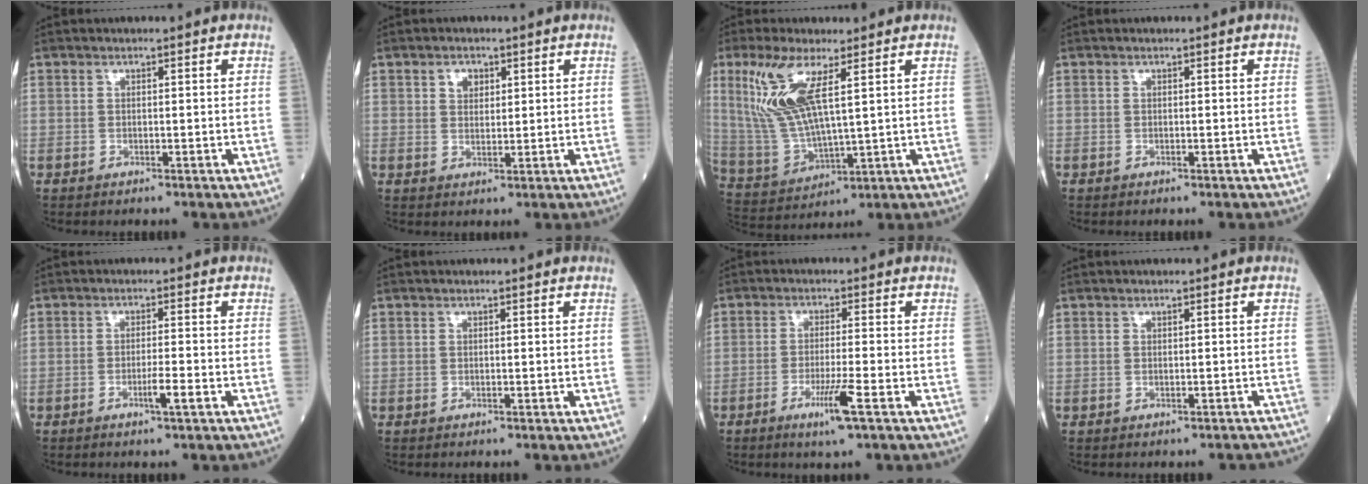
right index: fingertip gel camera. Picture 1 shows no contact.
{"total": 2.6, "force": [1.4, 1.7, 1.4], "torque": [-0.024, 0.004, 0.026]}
{"total": 11.7, "force": [4.9, 2.5, 10.3], "torque": [-0.242, -0.002, 0.108]}
{"total": 0.0}
{"total": 1.7, "force": [-0.7, 0.0, 1.5], "torque": [-0.029, -0.002, -0.011]}
{"total": 0.0}
{"total": 5.0, "force": [-2.4, -0.6, 4.4], "torque": [-0.083, -0.013, -0.043]}
{"total": 1.2, "force": [-1.0, 0.6, 0.4], "torque": [0.000, 0.005, -0.007]}